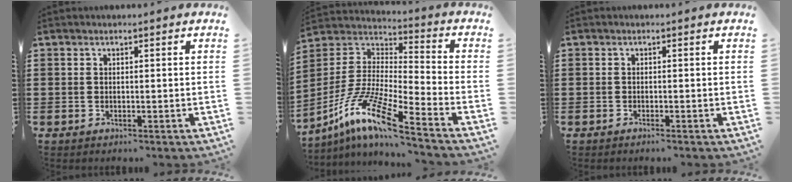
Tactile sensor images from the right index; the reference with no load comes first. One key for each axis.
{"total": 12.4, "fx": -9.6, "fy": 0.8, "fz": 7.8, "tx": -0.177, "ty": -0.004, "tz": -0.196}
{"total": 0.6, "fx": -0.6, "fy": -0.1, "fz": 0.1, "tx": -0.004, "ty": -0.002, "tz": -0.012}